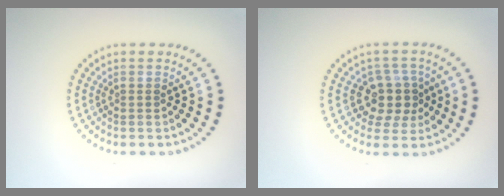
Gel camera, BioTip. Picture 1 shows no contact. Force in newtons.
{"total": 3.6, "press": 3.1, "slide": 1.8}